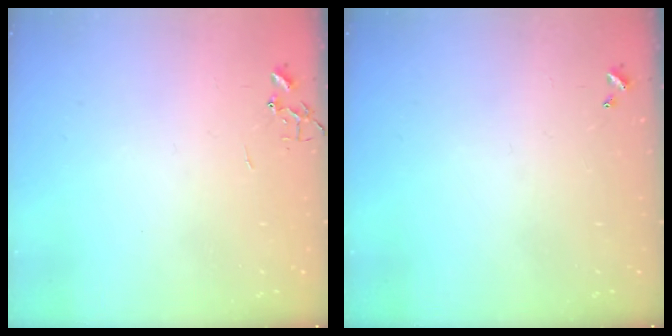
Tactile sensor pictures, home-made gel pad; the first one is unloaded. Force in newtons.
{"total": 0.0}